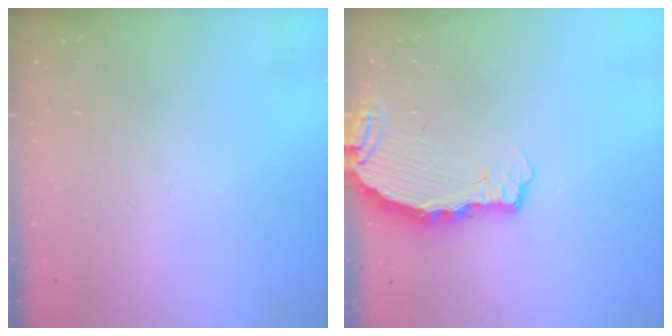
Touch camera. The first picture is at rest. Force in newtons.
{"total": 3.8, "press": 3.8, "slide": 0.3}